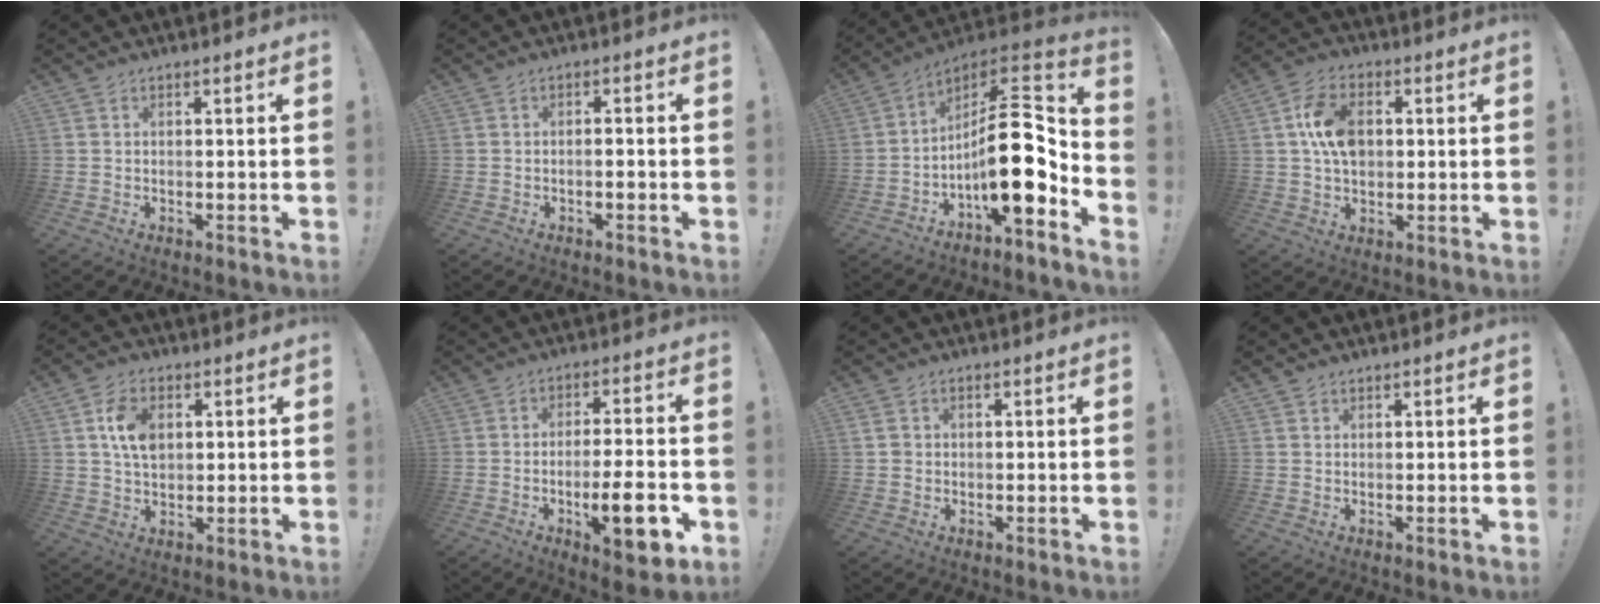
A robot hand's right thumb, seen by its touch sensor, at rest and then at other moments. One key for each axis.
{"total": 1.7, "fx": -1.3, "fy": 0.2, "fz": 1.0, "tx": -0.017, "ty": 0.003, "tz": -0.022}
{"total": 19.3, "fx": -3.4, "fy": 7.0, "fz": 17.6, "tx": -0.271, "ty": 0.004, "tz": -0.055}
{"total": 11.6, "fx": 1.5, "fy": 8.0, "fz": 8.2, "tx": -0.143, "ty": 0.013, "tz": 0.032}
{"total": 8.9, "fx": 2.3, "fy": 6.0, "fz": 6.2, "tx": -0.107, "ty": 0.007, "tz": 0.045}
{"total": 9.1, "fx": -3.1, "fy": 2.3, "fz": 8.2, "tx": -0.099, "ty": 0.002, "tz": -0.051}
{"total": 2.1, "fx": 0.5, "fy": 1.9, "fz": 0.9, "tx": -0.012, "ty": 0.002, "tz": 0.010}
{"total": 1.1, "fx": 0.9, "fy": 0.7, "fz": 0.1, "tx": 0.005, "ty": -0.003, "tz": 0.016}